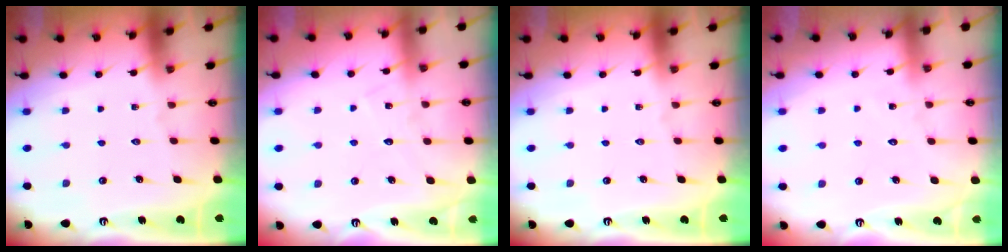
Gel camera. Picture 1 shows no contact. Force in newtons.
{"total": 6.3, "press": 6.3, "slide": 0.4}
{"total": 0.0}
{"total": 5.5, "press": 5.5, "slide": 0.5}